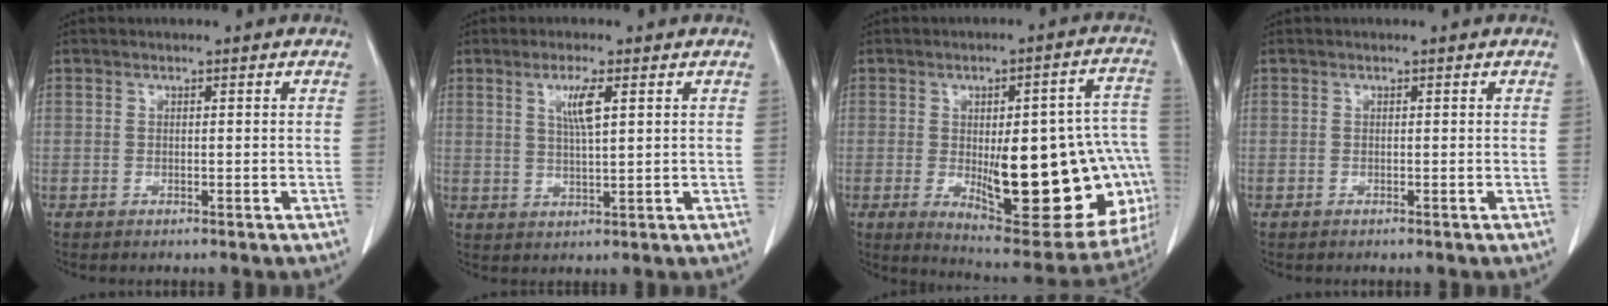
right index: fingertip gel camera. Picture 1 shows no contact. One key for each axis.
{"total": 4.3, "fx": 1.7, "fy": 0.3, "fz": 4.0, "tx": -0.076, "ty": -0.002, "tz": 0.032}
{"total": 25.9, "fx": -3.9, "fy": 7.9, "fz": 24.3, "tx": -0.236, "ty": 0.014, "tz": -0.025}
{"total": 0.0}